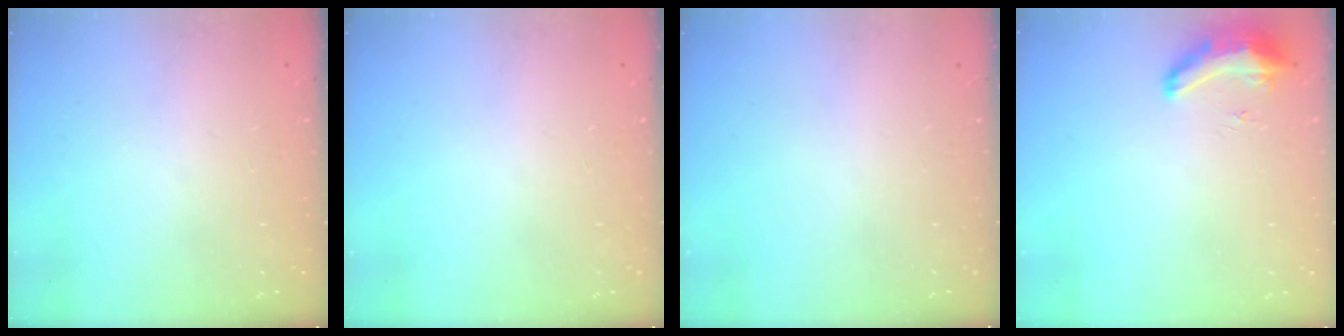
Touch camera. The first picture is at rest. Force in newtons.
{"total": 0.0}
{"total": 0.0}
{"total": 8.5, "press": 8.4, "slide": 1.5}